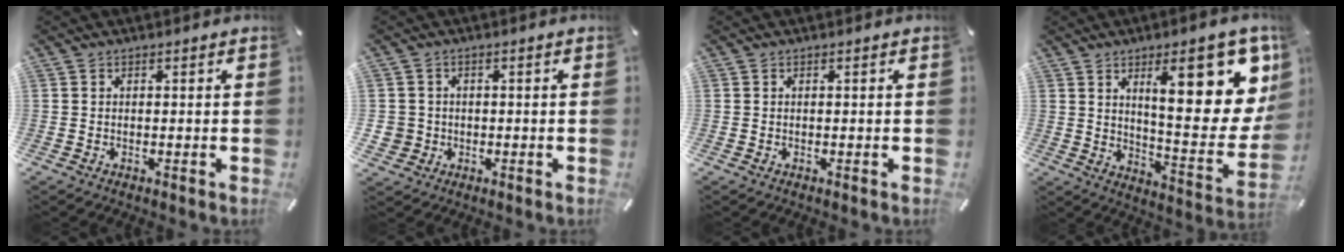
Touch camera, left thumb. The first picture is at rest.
{"total": 4.0, "force": [-0.6, 3.9, 0.5], "torque": [-0.019, 0.006, -0.011]}
{"total": 0.0}
{"total": 22.3, "force": [9.8, 8.5, 18.2], "torque": [-0.231, -0.067, 0.148]}